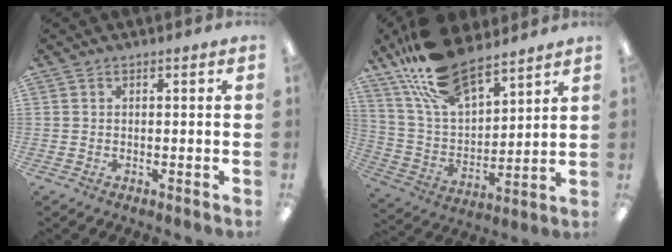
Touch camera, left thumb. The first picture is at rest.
{"total": 19.6, "force": [14.8, 8.4, 9.8], "torque": [-0.198, -0.075, 0.269]}